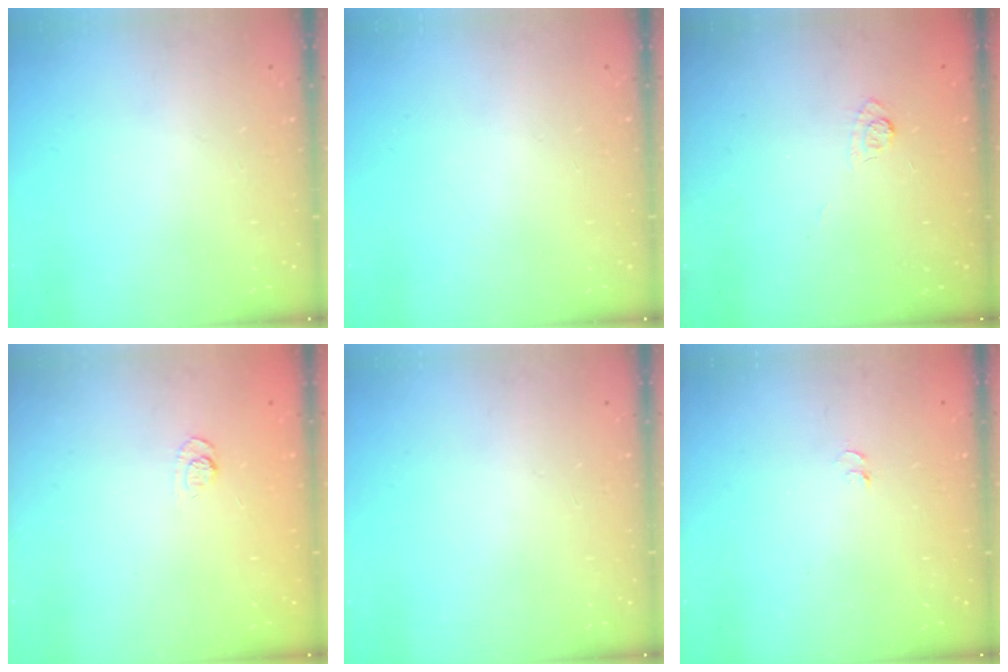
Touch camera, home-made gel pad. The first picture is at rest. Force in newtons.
{"total": 0.0}
{"total": 3.3, "press": 3.0, "slide": 1.4}
{"total": 3.6, "press": 3.3, "slide": 1.4}
{"total": 0.0}
{"total": 3.3, "press": 3.2, "slide": 0.7}